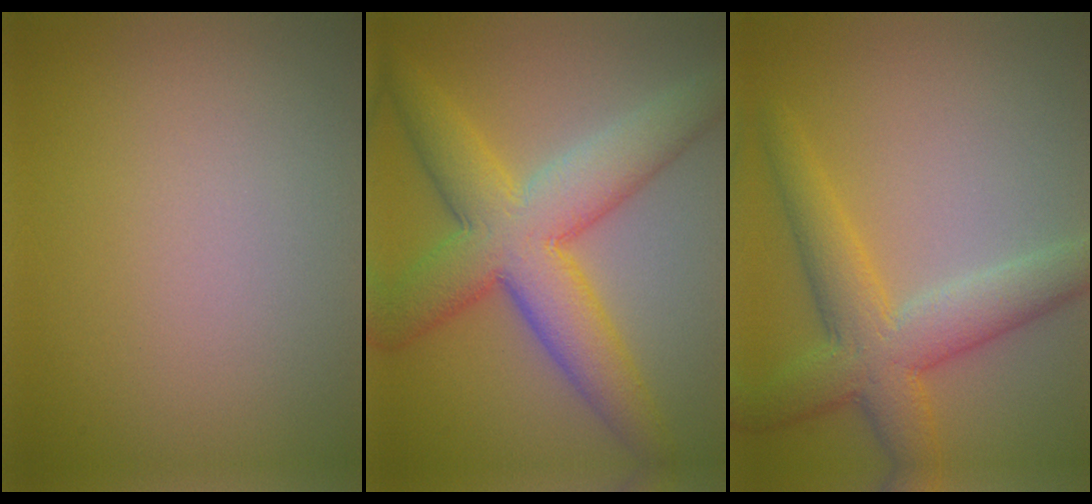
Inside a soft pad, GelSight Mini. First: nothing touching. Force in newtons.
{"total": 9.2, "press": 9.2, "slide": 0.1}
{"total": 6.1, "press": 6.1, "slide": 0.2}